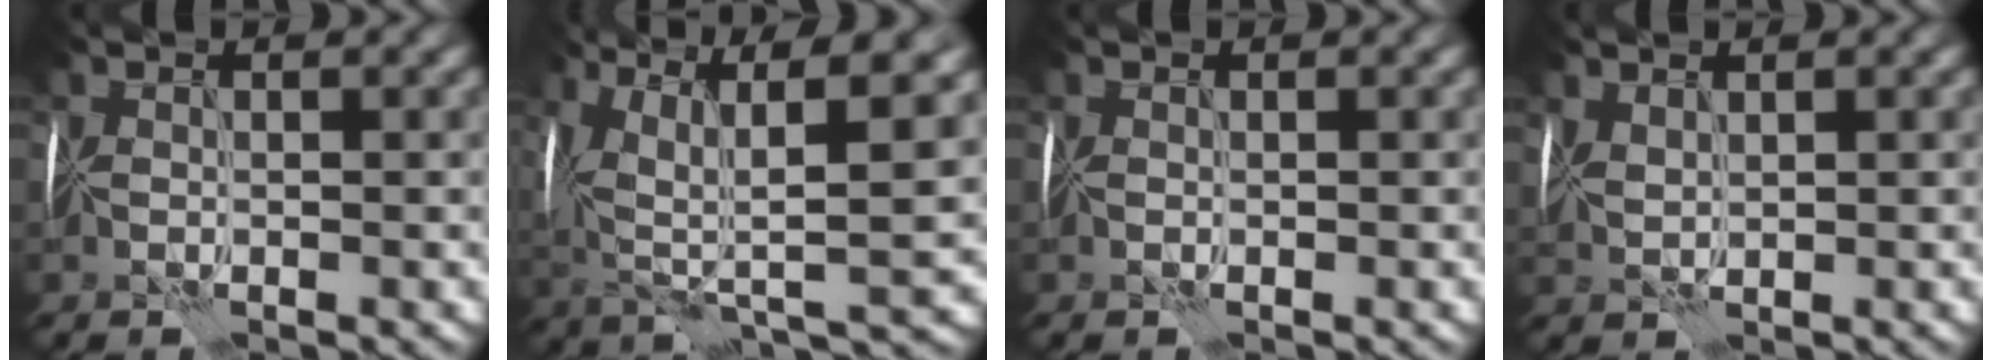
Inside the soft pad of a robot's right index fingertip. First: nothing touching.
{"total": 11.0, "force": [3.7, 3.4, 9.7], "torque": [-0.196, 0.012, 0.069]}
{"total": 0.0}
{"total": 1.5, "force": [1.2, 0.5, 0.8], "torque": [-0.024, 0.006, 0.029]}